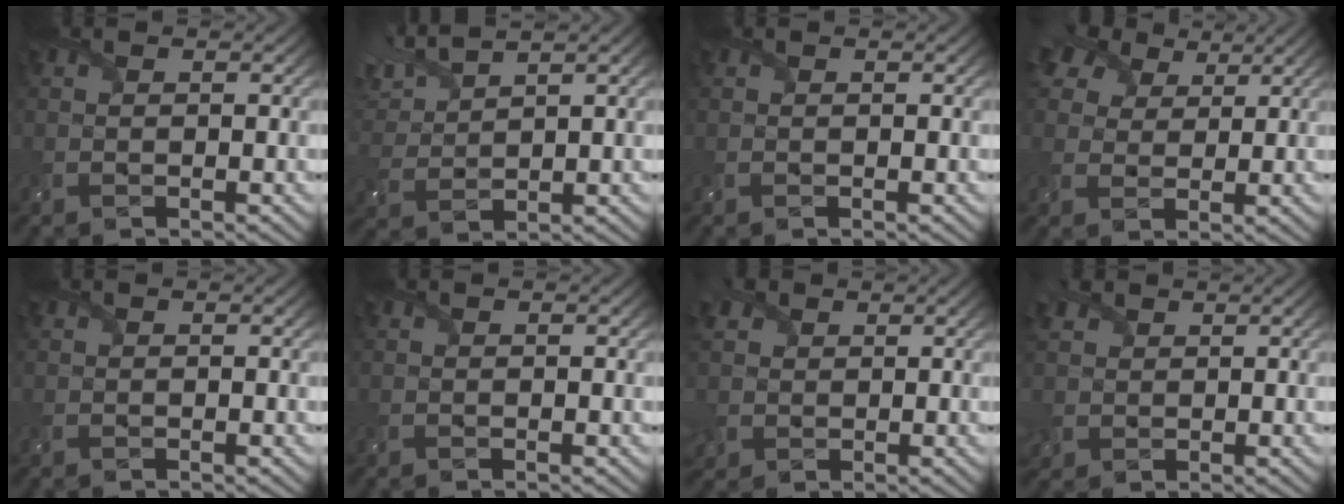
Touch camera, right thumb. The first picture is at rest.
{"total": 5.5, "force": [4.3, 1.3, 3.1], "torque": [-0.089, 0.019, 0.091]}
{"total": 0.0}
{"total": 8.3, "force": [5.5, 5.1, 3.5], "torque": [-0.095, 0.018, 0.094]}
{"total": 0.0}
{"total": 0.0}
{"total": 4.0, "force": [1.4, 3.5, 1.3], "torque": [-0.059, 0.003, 0.023]}
{"total": 3.6, "force": [1.7, 2.9, 1.1], "torque": [-0.046, 0.006, 0.033]}